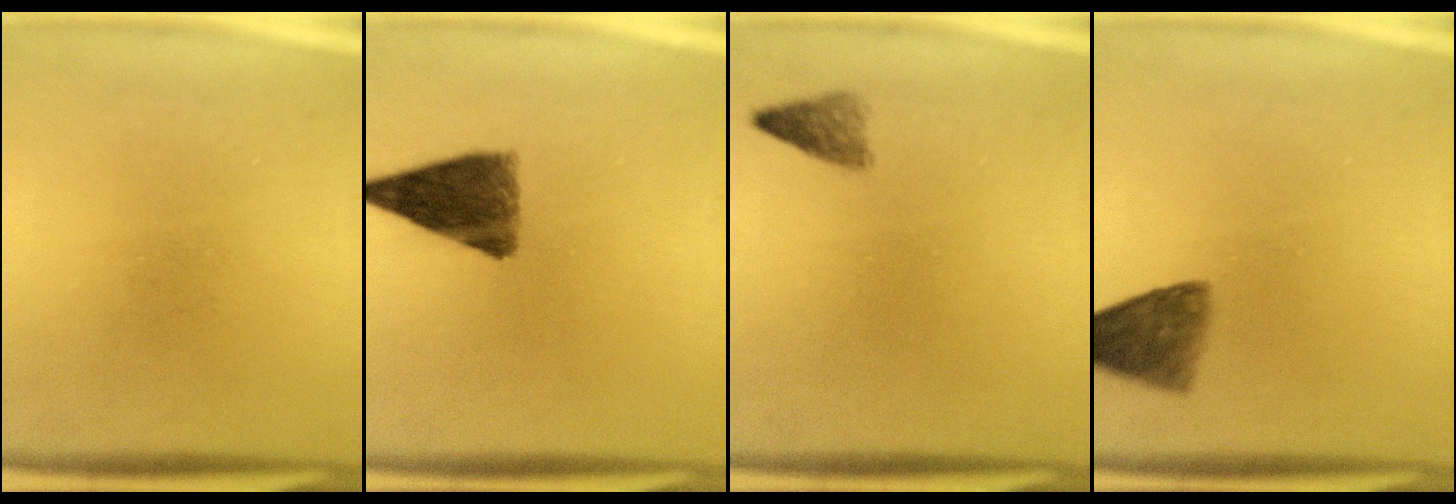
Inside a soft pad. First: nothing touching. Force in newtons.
{"total": 9.4}
{"total": 1.9}
{"total": 5.5}